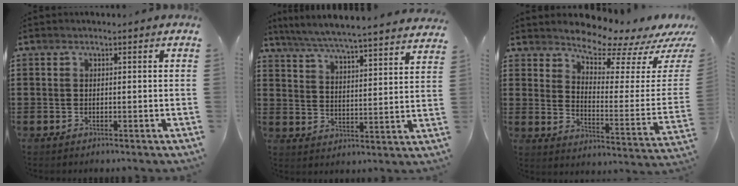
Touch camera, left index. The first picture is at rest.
{"total": 5.8, "force": [5.6, -0.7, 1.3], "torque": [-0.053, -0.044, 0.096]}
{"total": 7.9, "force": [7.4, 1.4, 2.5], "torque": [-0.065, -0.066, 0.127]}